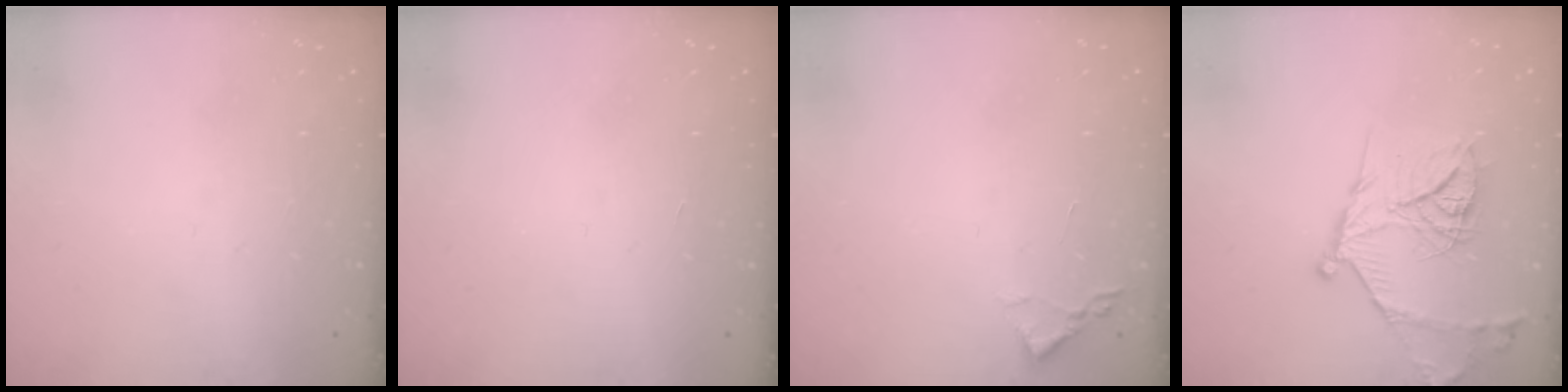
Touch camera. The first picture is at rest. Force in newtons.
{"total": 1.7, "press": 1.7, "slide": 0.1}
{"total": 1.8, "press": 1.8, "slide": 0.3}
{"total": 18.4, "press": 18.4, "slide": 1.3}